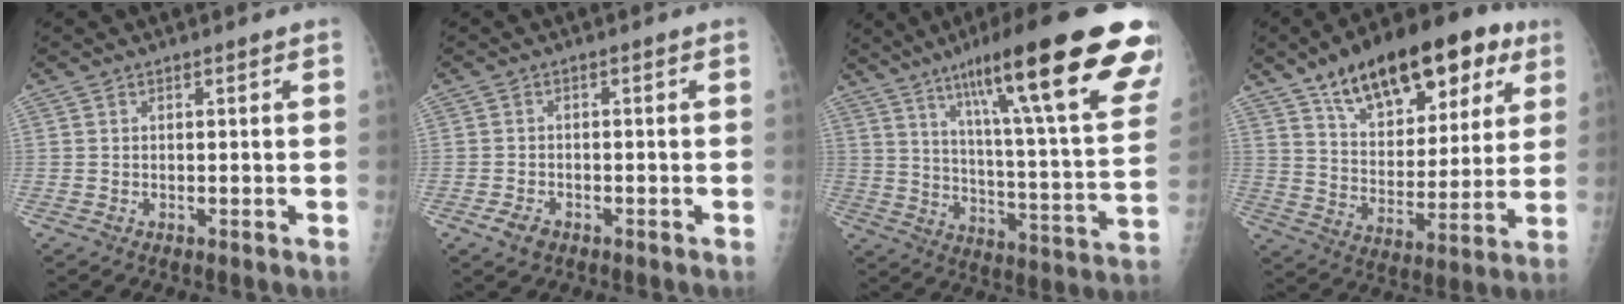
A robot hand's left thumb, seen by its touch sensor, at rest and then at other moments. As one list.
[{"total": 2.9, "force": [-1.7, 1.8, 1.5], "torque": [-0.028, 0.007, -0.028]}, {"total": 30.4, "force": [17.7, 4.6, 24.3], "torque": [-0.318, -0.040, 0.261]}, {"total": 24.4, "force": [13.4, 12.1, 16.4], "torque": [-0.214, -0.015, 0.211]}]